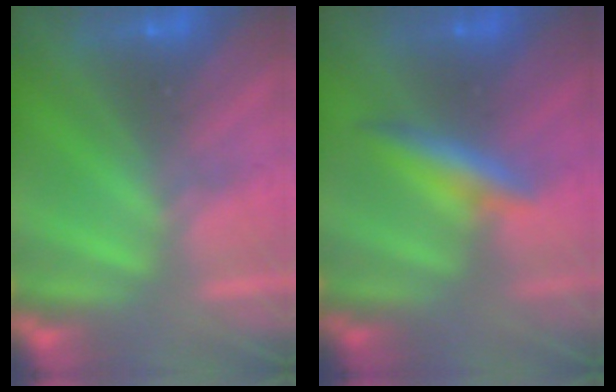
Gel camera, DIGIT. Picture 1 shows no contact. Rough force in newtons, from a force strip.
{"total": 1.1}